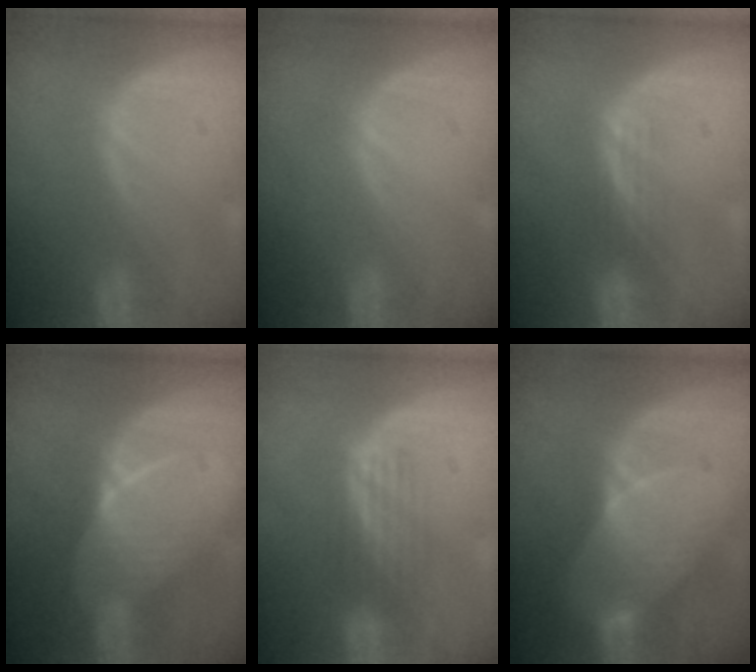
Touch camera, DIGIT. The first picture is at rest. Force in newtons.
{"total": 0.0}
{"total": 1.8, "press": 1.7, "slide": 0.2}
{"total": 7.4, "press": 6.6, "slide": 3.2}
{"total": 3.3, "press": 3.3, "slide": 0.0}
{"total": 7.2, "press": 7.0, "slide": 1.3}